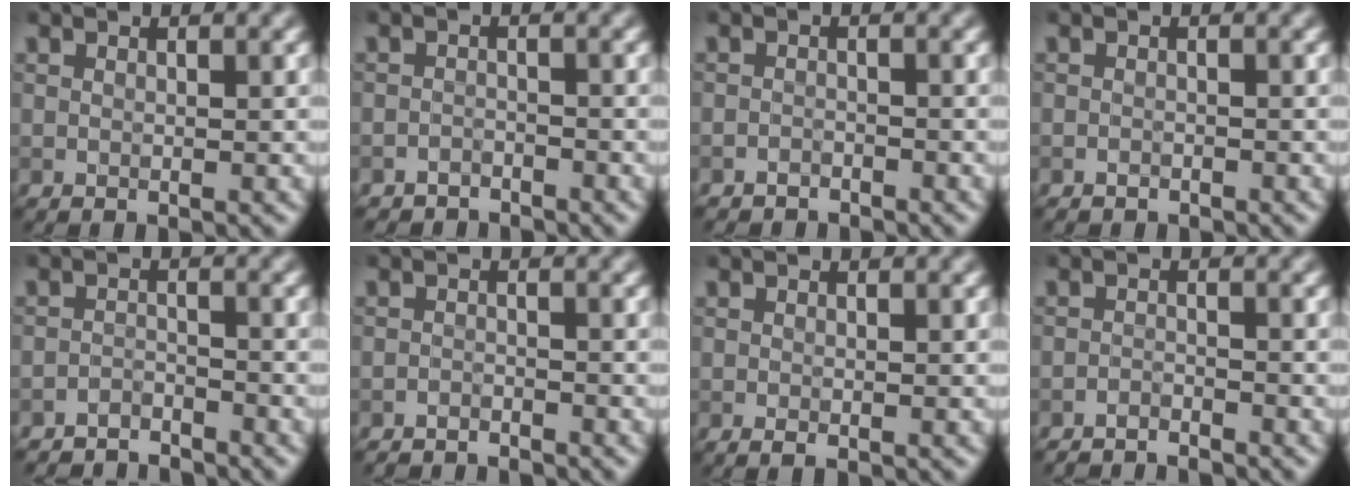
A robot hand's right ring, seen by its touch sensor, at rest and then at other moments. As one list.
[{"total": 1.7, "force": [-1.6, 0.5, -0.1], "torque": [0.007, 0.004, -0.031]}, {"total": 1.2, "force": [-1.1, 0.4, 0.0], "torque": [0.005, 0.002, -0.022]}, {"total": 0.7, "force": [-0.6, 0.3, 0.0], "torque": [0.003, -0.002, -0.011]}, {"total": 3.1, "force": [-3.1, 0.6, 0.3], "torque": [-0.002, -0.003, -0.060]}, {"total": 2.1, "force": [-2.0, 0.4, 0.3], "torque": [0.001, -0.004, -0.038]}, {"total": 0.7, "force": [-0.3, 0.1, 0.5], "torque": [-0.009, -0.003, -0.005]}, {"total": 2.5, "force": [-2.4, 0.3, 0.4], "torque": [-0.002, -0.006, -0.045]}]